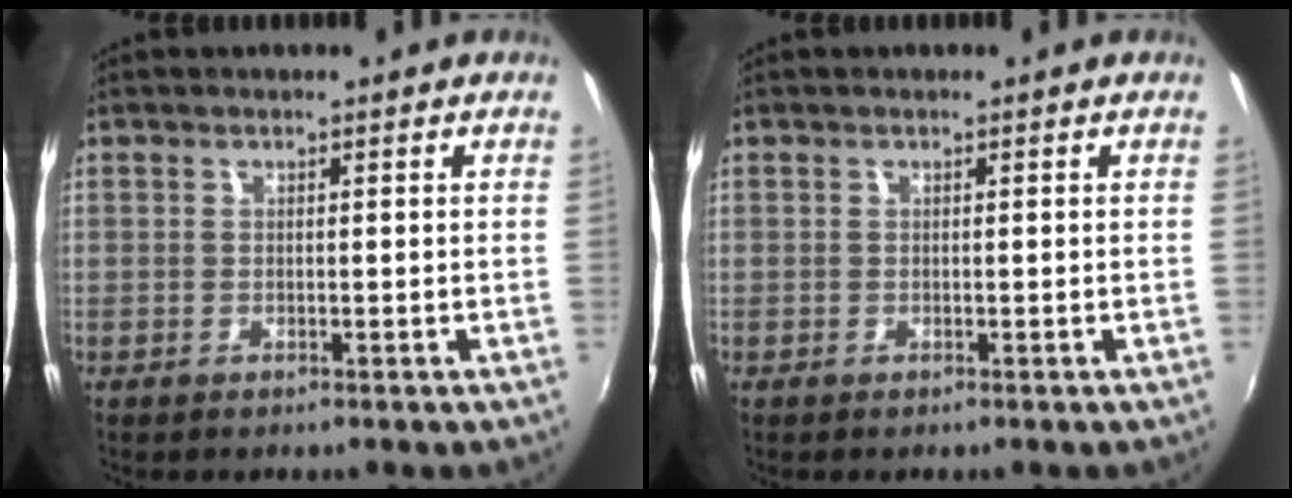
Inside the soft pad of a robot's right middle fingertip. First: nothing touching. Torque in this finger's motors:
{"motor_torque": [-0.25, 0.06, -0.02, 0.00]}